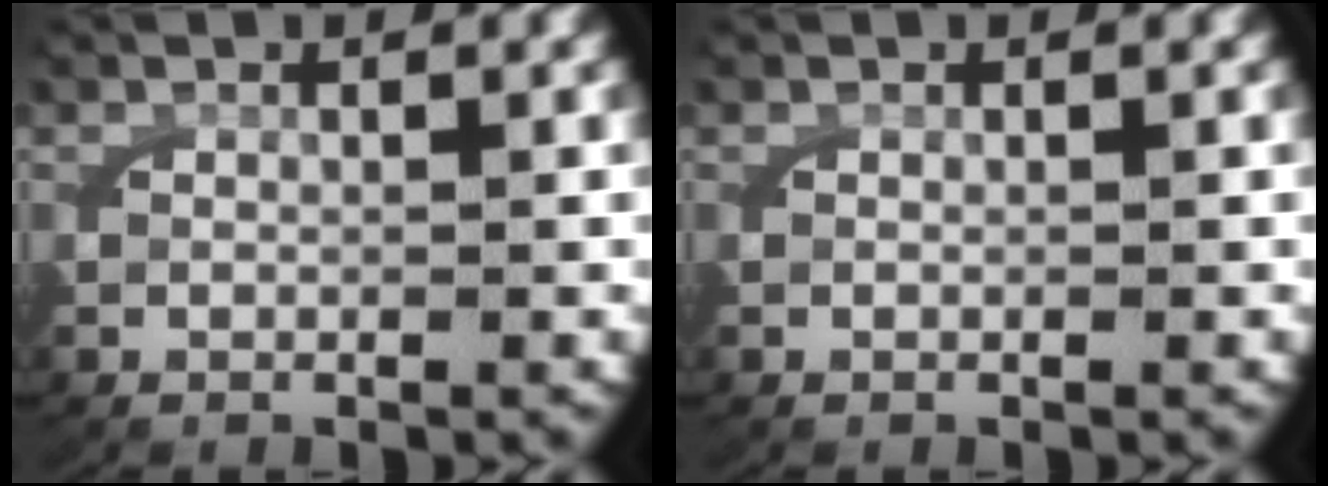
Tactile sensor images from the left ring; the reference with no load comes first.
{"total": 0.0}